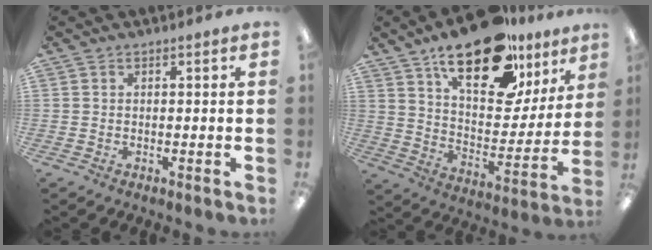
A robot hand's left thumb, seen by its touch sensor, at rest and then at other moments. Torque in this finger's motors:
{"motor_torque": [2.22, 2.78, 1.31, -1.45, 0.12]}